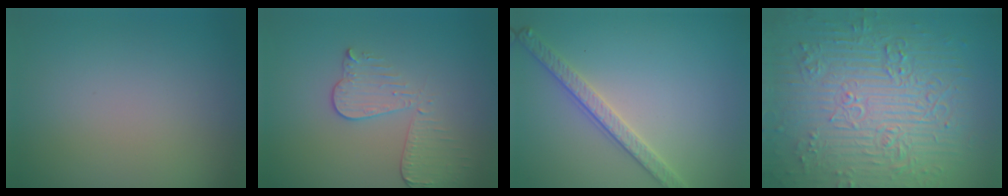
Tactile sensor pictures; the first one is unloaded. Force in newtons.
{"total": 3.6, "press": 3.1, "slide": 1.8}
{"total": 2.8, "press": 2.8, "slide": 0.7}
{"total": 11.4, "press": 7.5, "slide": 8.5}